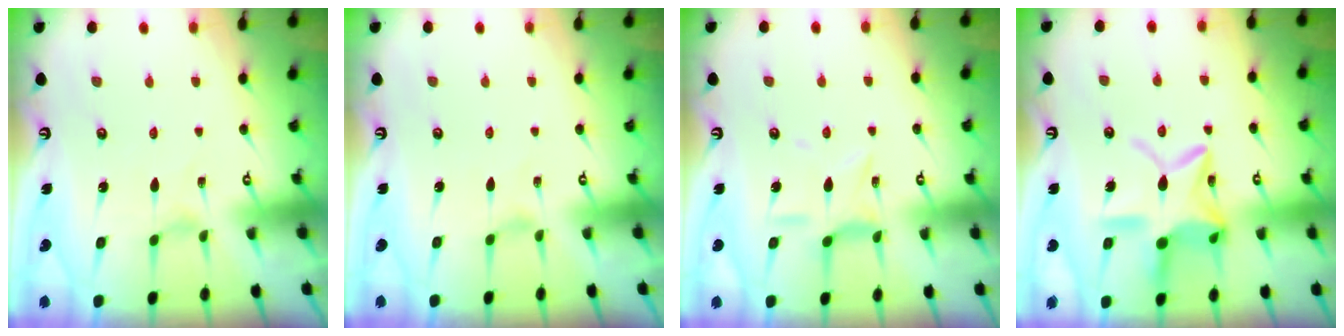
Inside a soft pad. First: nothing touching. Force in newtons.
{"total": 0.0}
{"total": 6.2, "press": 6.2, "slide": 0.5}
{"total": 15.5, "press": 15.5, "slide": 0.9}